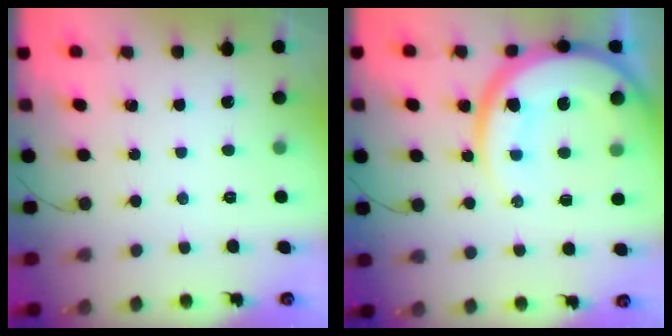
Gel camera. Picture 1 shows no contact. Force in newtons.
{"total": 18.8, "press": 18.6, "slide": 2.2}